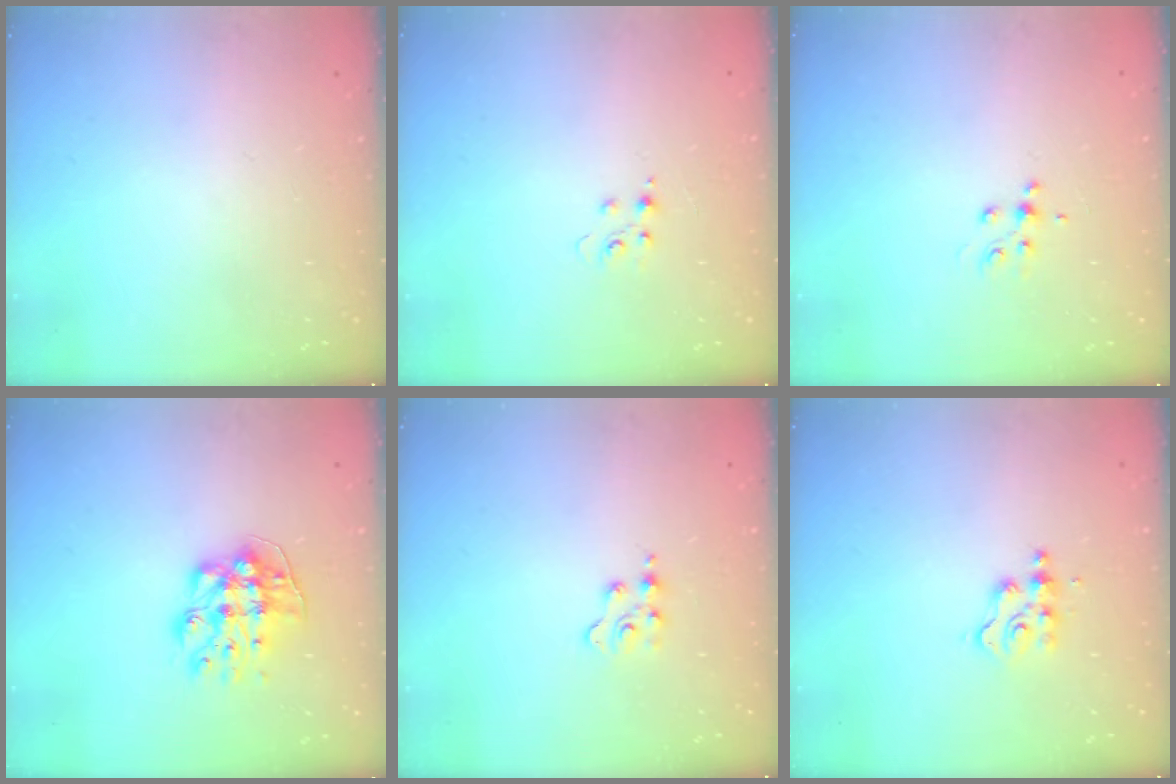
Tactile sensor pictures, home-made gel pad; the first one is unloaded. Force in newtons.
{"total": 3.8, "press": 3.8, "slide": 0.4}
{"total": 5.1, "press": 4.9, "slide": 1.2}
{"total": 11.1, "press": 11.1, "slide": 0.8}
{"total": 2.6, "press": 2.5, "slide": 0.4}
{"total": 3.3, "press": 3.3, "slide": 0.5}